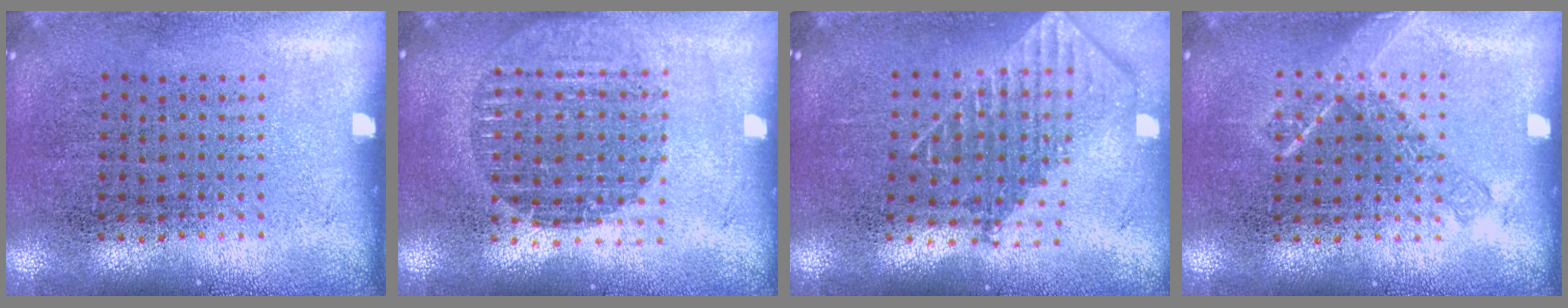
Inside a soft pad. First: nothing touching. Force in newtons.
{"total": 1.6, "press": 1.4, "slide": 0.8}
{"total": 1.9, "press": 1.5, "slide": 1.3}
{"total": 1.1, "press": 1.0, "slide": 0.2}